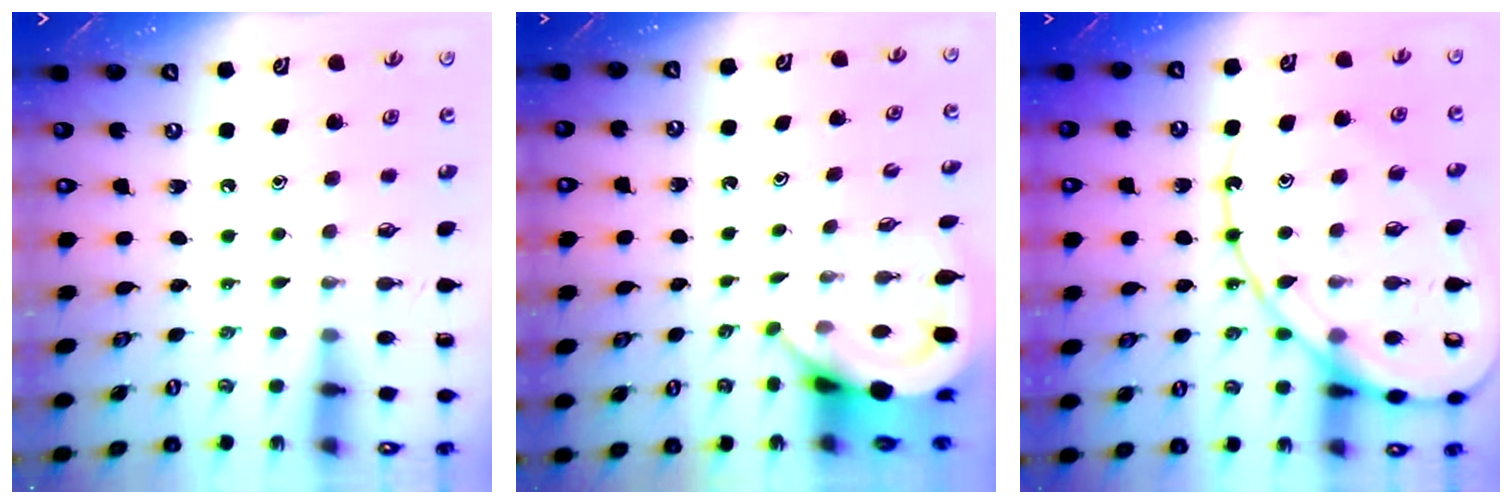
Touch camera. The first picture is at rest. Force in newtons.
{"total": 4.4, "press": 4.4, "slide": 0.5}
{"total": 16.9, "press": 16.8, "slide": 1.8}